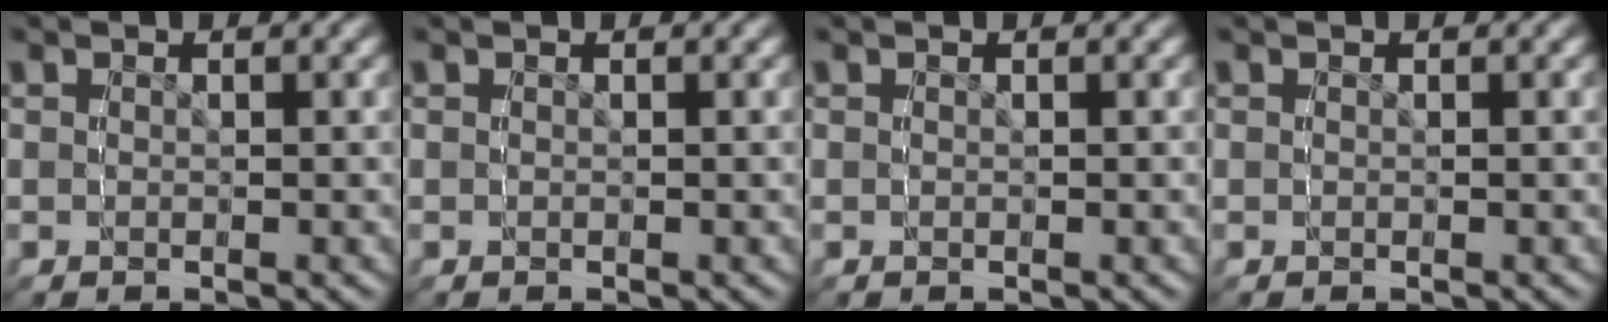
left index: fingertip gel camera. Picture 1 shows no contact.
{"total": 0.0}
{"total": 0.0}
{"total": 0.0}